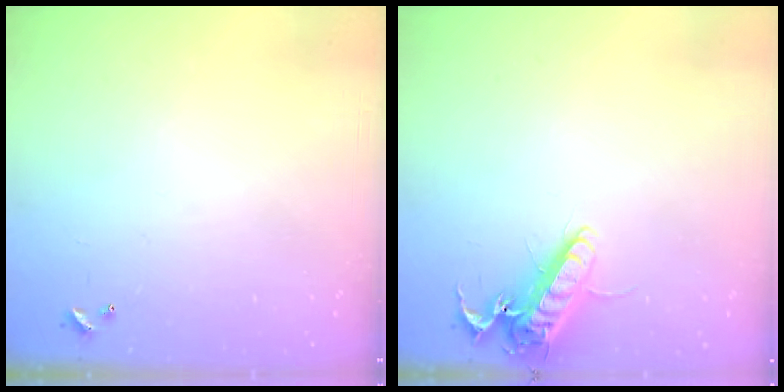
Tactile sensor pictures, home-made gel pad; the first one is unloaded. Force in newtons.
{"total": 12.8, "press": 12.6, "slide": 2.4}